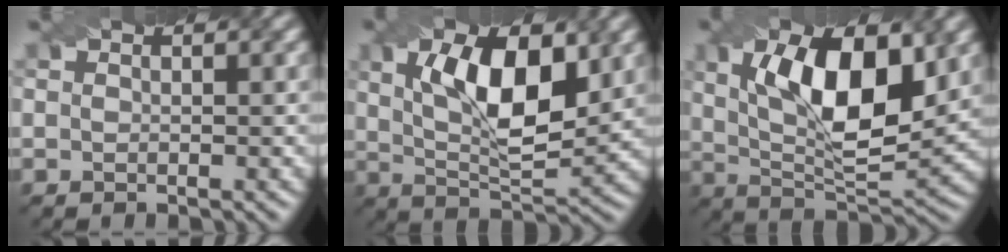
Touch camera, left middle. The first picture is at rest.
{"total": 9.6, "force": [2.6, 3.9, 8.4], "torque": [-0.144, 0.004, 0.044]}
{"total": 11.4, "force": [2.9, 4.5, 10.0], "torque": [-0.161, 0.006, 0.048]}